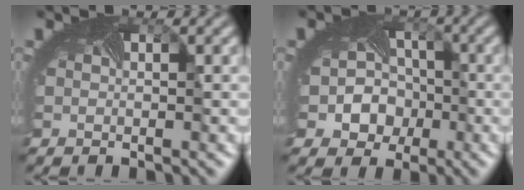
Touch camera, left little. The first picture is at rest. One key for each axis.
{"total": 5.4, "fx": -1.3, "fy": 4.8, "fz": 2.0, "tx": -0.015, "ty": -0.009, "tz": -0.025}